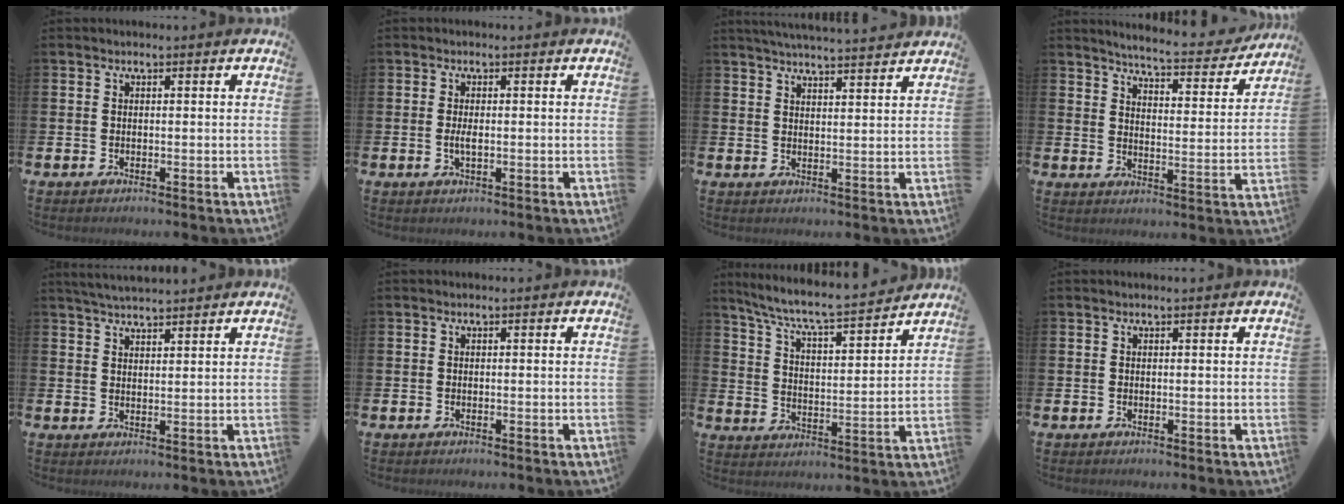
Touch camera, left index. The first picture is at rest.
{"total": 1.9, "force": [-0.1, 0.7, 1.7], "torque": [-0.028, -0.001, -0.004]}
{"total": 4.2, "force": [4.1, -0.6, 0.4], "torque": [-0.018, -0.025, 0.073]}
{"total": 5.4, "force": [5.2, 0.3, 1.4], "torque": [-0.044, -0.039, 0.085]}
{"total": 4.0, "force": [3.9, 0.2, 0.8], "torque": [-0.022, -0.014, 0.071]}
{"total": 0.0}
{"total": 7.2, "force": [6.7, 0.4, 2.5], "torque": [-0.082, -0.052, 0.112]}
{"total": 0.0}